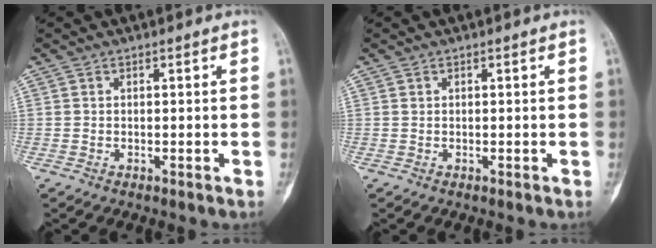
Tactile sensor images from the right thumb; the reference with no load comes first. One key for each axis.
{"total": 0.0}